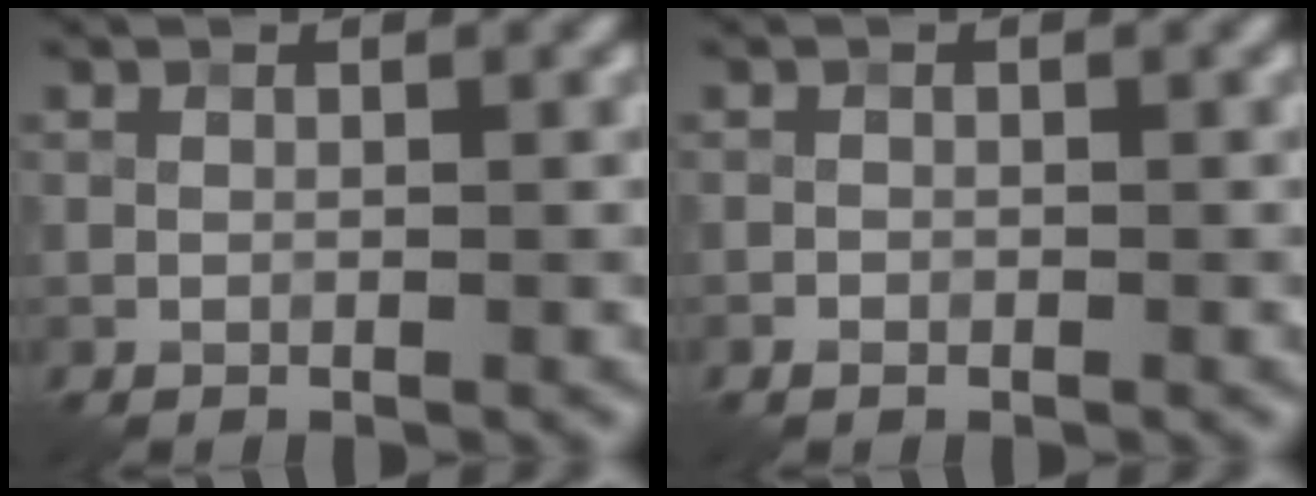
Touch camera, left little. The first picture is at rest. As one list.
[{"total": 0.6, "force": [-0.4, 0.4, 0.3], "torque": [-0.003, 0.000, -0.008]}]